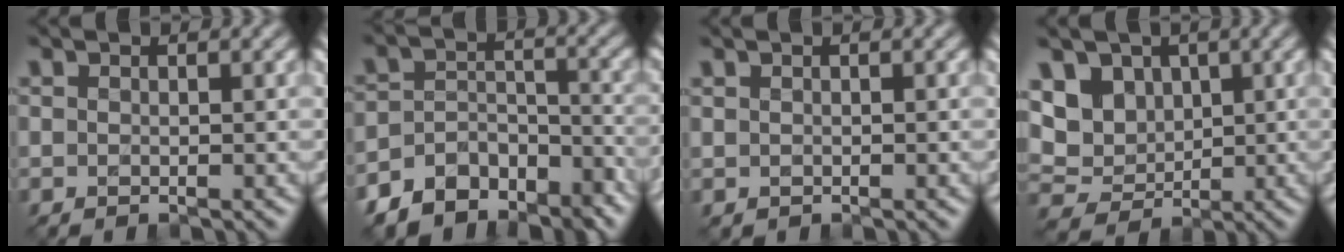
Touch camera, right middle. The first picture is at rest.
{"total": 9.3, "force": [-7.6, 4.9, 2.3], "torque": [-0.036, 0.006, -0.116]}
{"total": 0.0}
{"total": 6.6, "force": [2.2, 5.5, 3.1], "torque": [-0.057, 0.010, 0.032]}